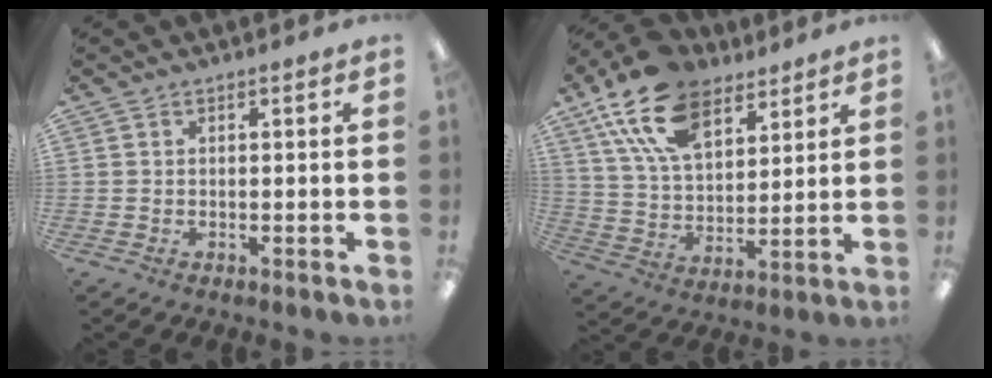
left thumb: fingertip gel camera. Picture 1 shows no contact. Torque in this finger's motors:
{"motor_torque": [0.18, 0.65, 1.66, -1.11, 0.52]}